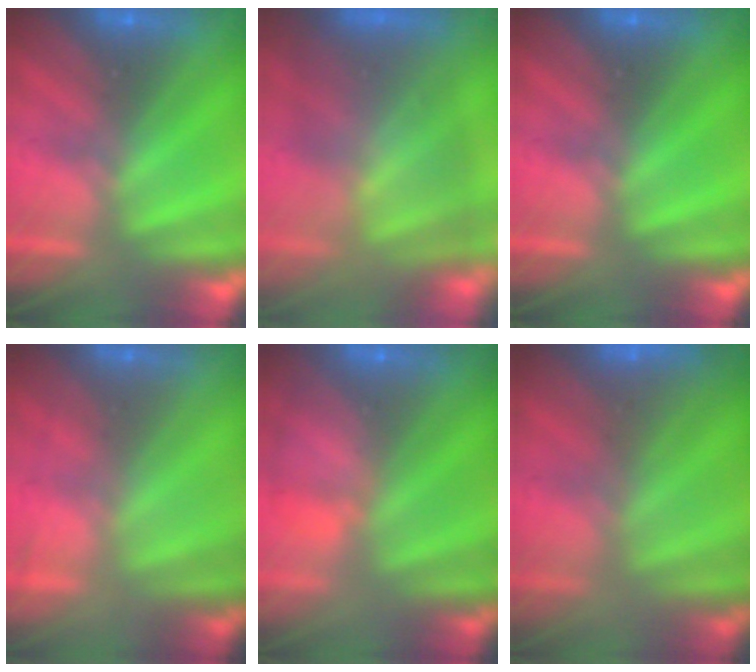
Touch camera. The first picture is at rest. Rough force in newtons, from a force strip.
{"total": 9.1}
{"total": 0.0}
{"total": 2.2}
{"total": 8.7}
{"total": 2.9}